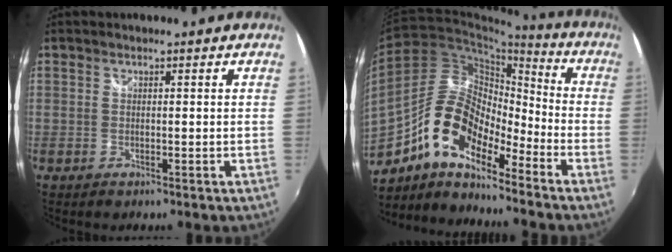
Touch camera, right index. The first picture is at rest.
{"total": 14.9, "force": [-9.9, 5.9, 9.4], "torque": [-0.170, 0.009, -0.197]}